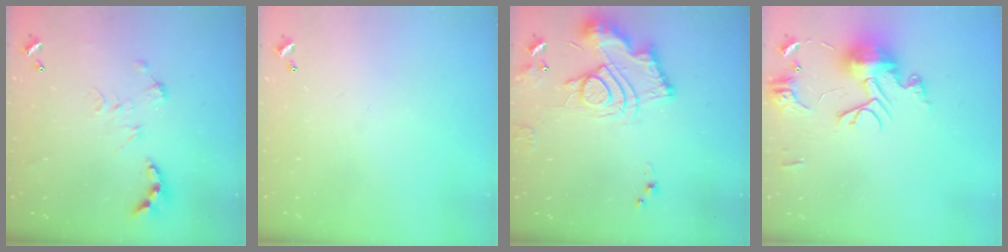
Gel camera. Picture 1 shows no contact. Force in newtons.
{"total": 0.0}
{"total": 13.8, "press": 13.8, "slide": 1.3}
{"total": 13.5, "press": 13.5, "slide": 1.0}